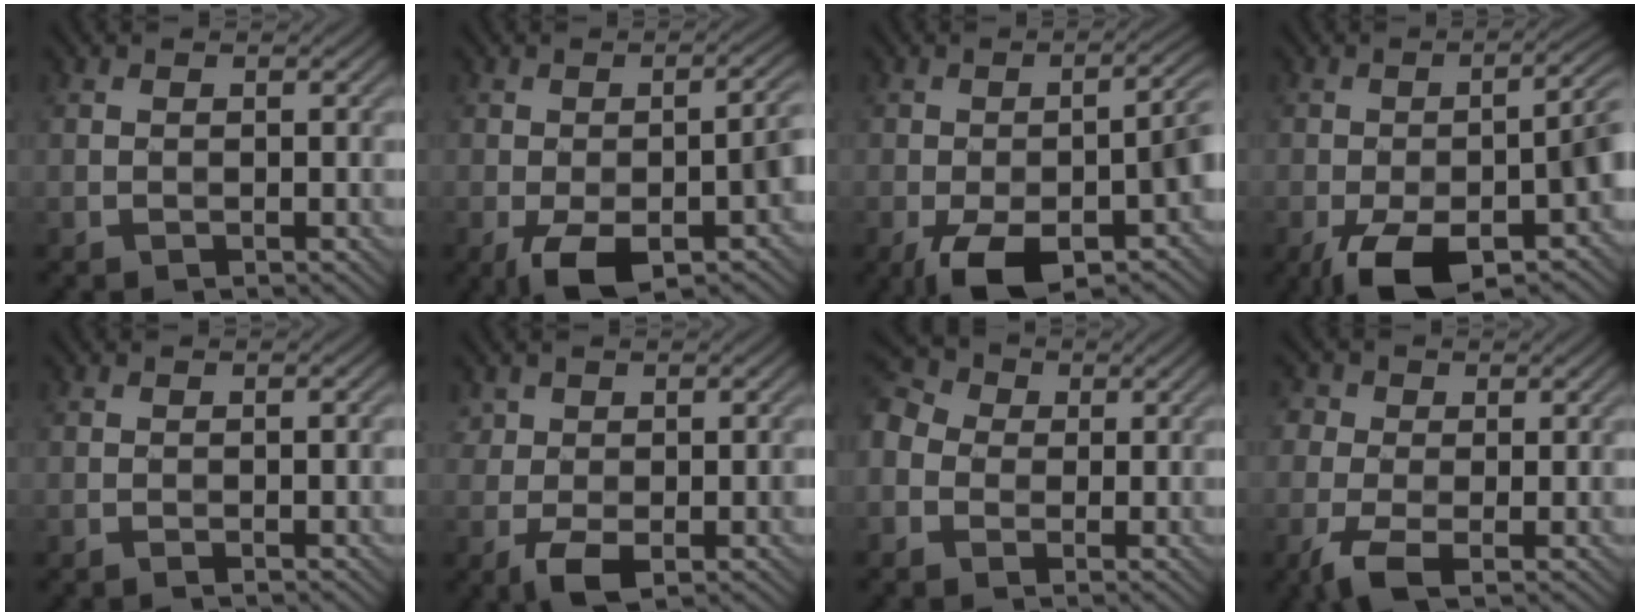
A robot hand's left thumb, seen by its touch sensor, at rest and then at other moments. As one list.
[{"total": 11.1, "force": [-4.8, 4.6, 8.9], "torque": [-0.141, -0.020, -0.071]}, {"total": 13.7, "force": [-6.0, 5.9, 10.8], "torque": [-0.158, -0.027, -0.089]}, {"total": 15.2, "force": [-6.8, 6.5, 11.9], "torque": [-0.176, -0.030, -0.103]}, {"total": 1.4, "force": [-0.5, 0.1, 1.3], "torque": [-0.019, 0.002, -0.011]}, {"total": 4.5, "force": [-1.5, 2.7, 3.3], "torque": [-0.066, -0.008, -0.026]}, {"total": 5.8, "force": [-1.0, 4.9, 2.9], "torque": [-0.101, 0.004, -0.032]}, {"total": 4.7, "force": [-1.8, 2.9, 3.2], "torque": [-0.079, -0.003, -0.049]}]